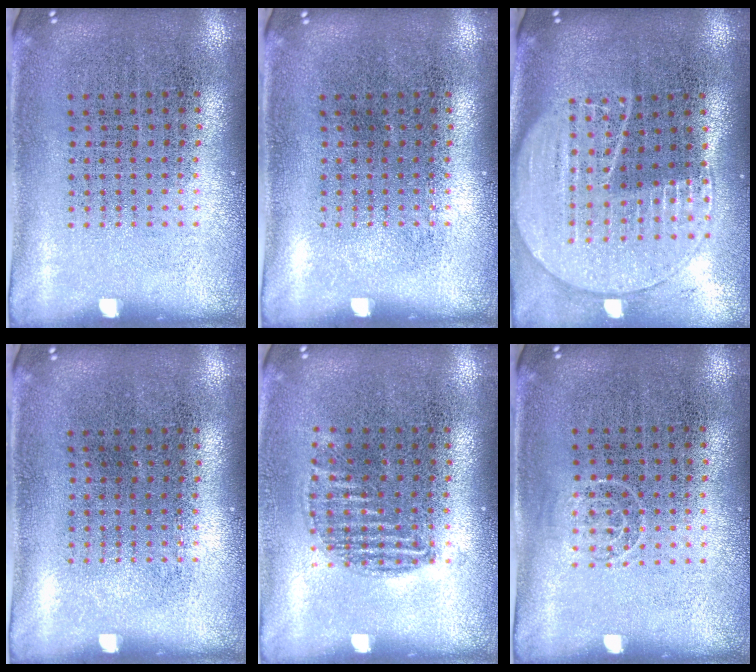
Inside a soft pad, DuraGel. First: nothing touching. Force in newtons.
{"total": 0.0}
{"total": 1.9, "press": 1.8, "slide": 0.8}
{"total": 0.0}
{"total": 0.9, "press": 0.8, "slide": 0.4}
{"total": 0.7, "press": 0.5, "slide": 0.5}